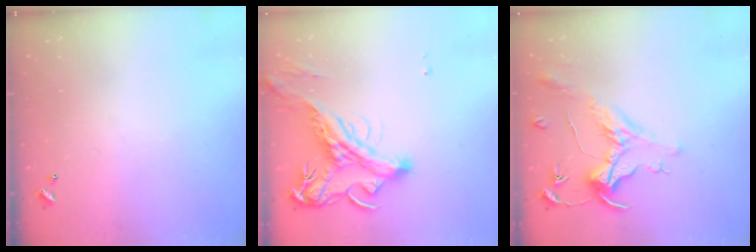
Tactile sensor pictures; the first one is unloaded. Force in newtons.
{"total": 4.6, "press": 4.3, "slide": 1.7}
{"total": 1.6, "press": 1.4, "slide": 0.7}